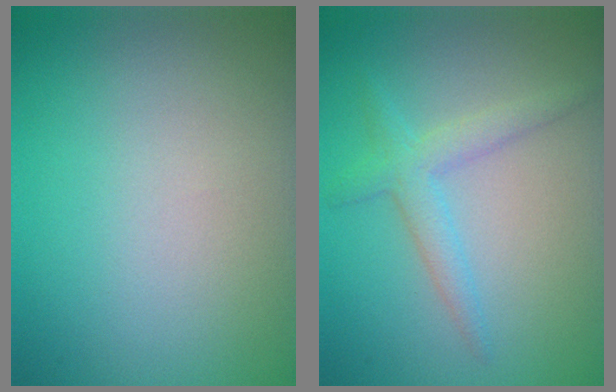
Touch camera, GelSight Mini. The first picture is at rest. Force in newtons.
{"total": 2.5, "press": 2.5, "slide": 0.1}